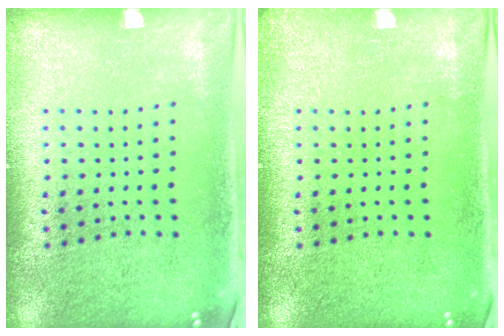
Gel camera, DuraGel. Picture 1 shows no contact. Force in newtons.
{"total": 1.0, "press": 1.0, "slide": 0.1}